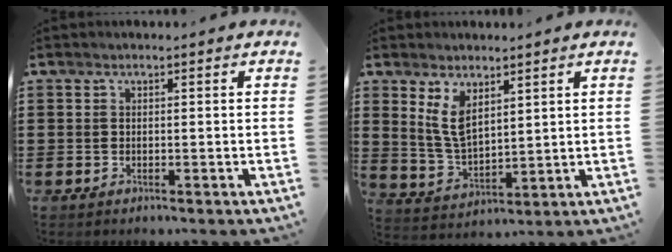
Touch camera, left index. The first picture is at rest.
{"total": 6.5, "force": [3.8, 3.0, 4.3], "torque": [-0.102, -0.007, 0.069]}